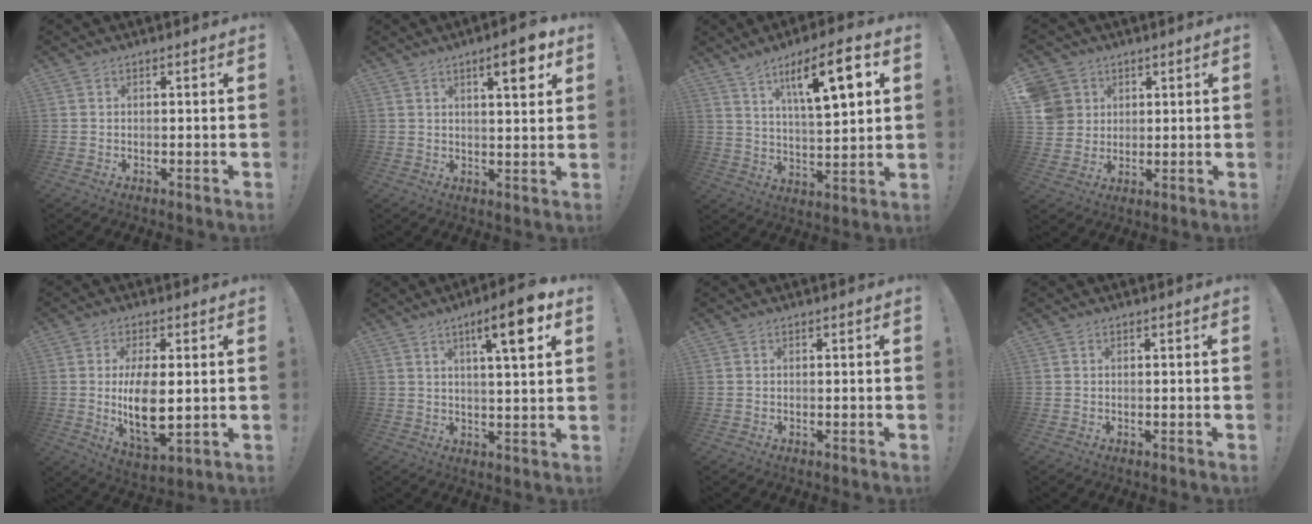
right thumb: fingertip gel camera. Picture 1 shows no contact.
{"total": 7.5, "force": [3.9, 1.5, 6.3], "torque": [-0.078, -0.019, 0.055]}
{"total": 15.2, "force": [7.1, 4.2, 12.7], "torque": [-0.195, -0.024, 0.107]}
{"total": 7.8, "force": [3.0, 7.0, 1.7], "torque": [-0.034, -0.016, 0.063]}
{"total": 12.5, "force": [0.6, 5.7, 11.1], "torque": [-0.209, -0.022, 0.007]}
{"total": 11.1, "force": [4.7, 2.0, 9.9], "torque": [-0.134, -0.016, 0.065]}
{"total": 0.0}
{"total": 0.0}